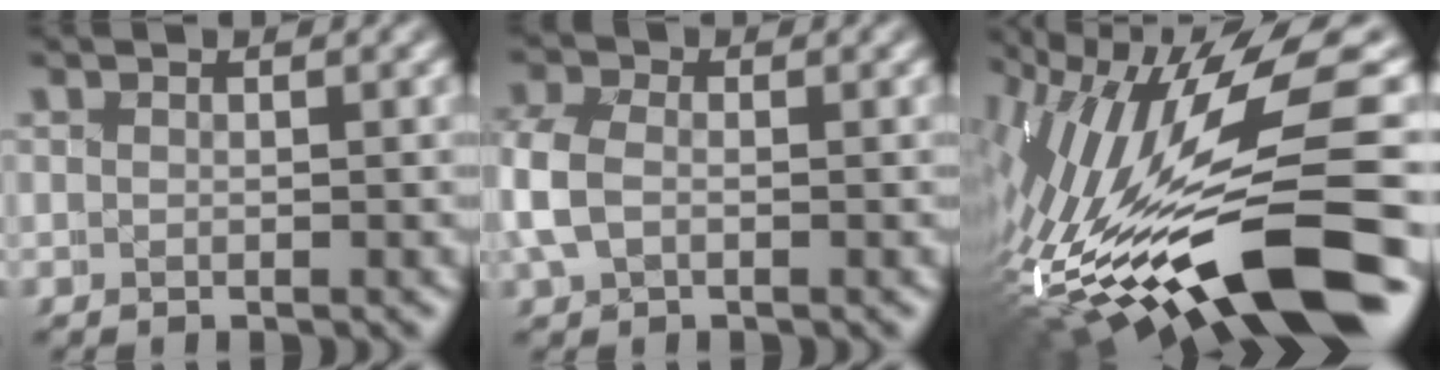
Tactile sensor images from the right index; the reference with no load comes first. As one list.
[{"total": 4.1, "force": [0.1, 3.4, 2.4], "torque": [-0.085, -0.006, 0.003]}, {"total": 12.9, "force": [-3.4, 4.6, 11.6], "torque": [-0.179, -0.007, -0.043]}]